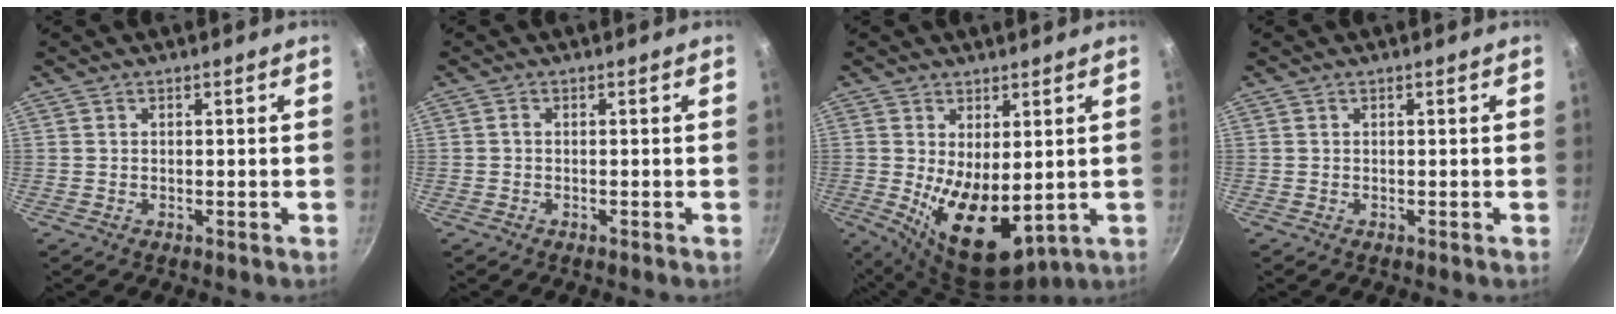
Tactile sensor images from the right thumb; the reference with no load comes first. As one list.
[{"total": 0.5, "force": [-0.1, 0.4, 0.4], "torque": [-0.007, 0.005, -0.004]}, {"total": 11.9, "force": [0.1, 6.1, 10.2], "torque": [-0.146, -0.034, 0.021]}, {"total": 0.0}]